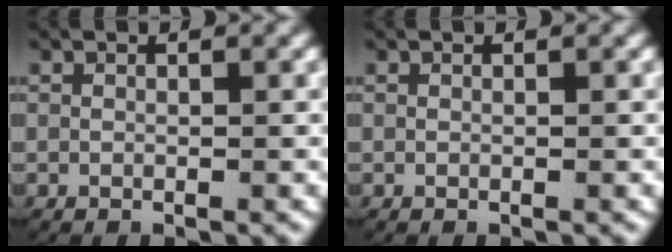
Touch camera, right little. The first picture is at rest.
{"total": 0.0}